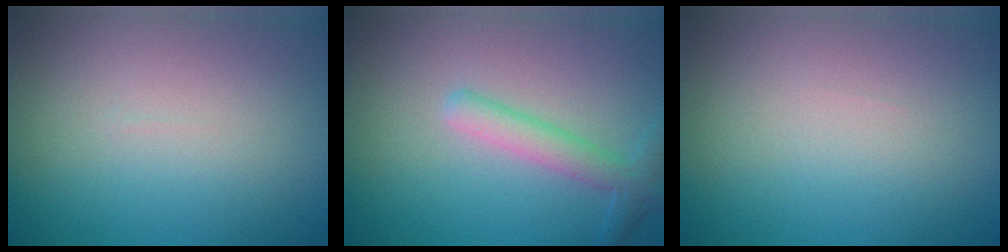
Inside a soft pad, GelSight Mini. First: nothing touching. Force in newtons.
{"total": 2.6, "press": 2.6, "slide": 0.1}
{"total": 0.0}